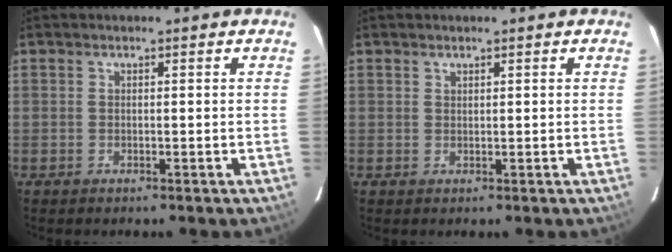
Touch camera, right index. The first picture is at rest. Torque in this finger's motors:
{"motor_torque": [-0.04, 0.05, 0.02, 0.00]}